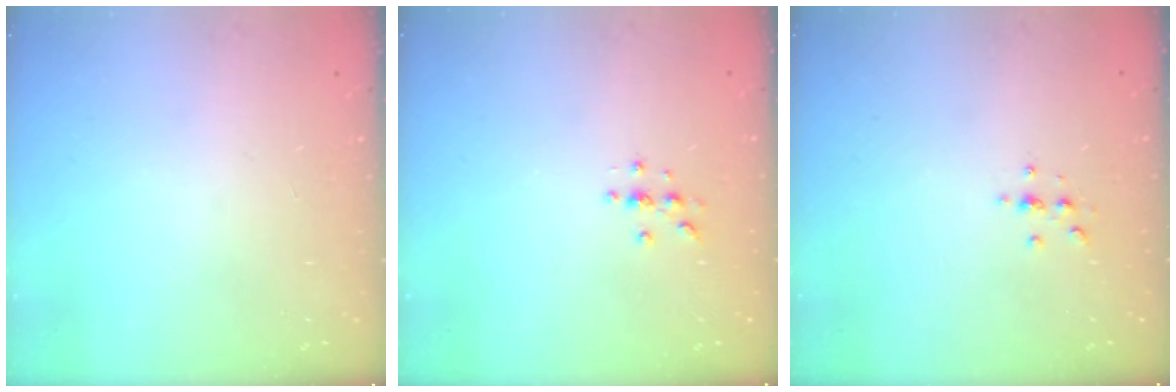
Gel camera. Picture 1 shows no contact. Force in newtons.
{"total": 2.7, "press": 2.7, "slide": 0.3}
{"total": 2.1, "press": 2.1, "slide": 0.2}